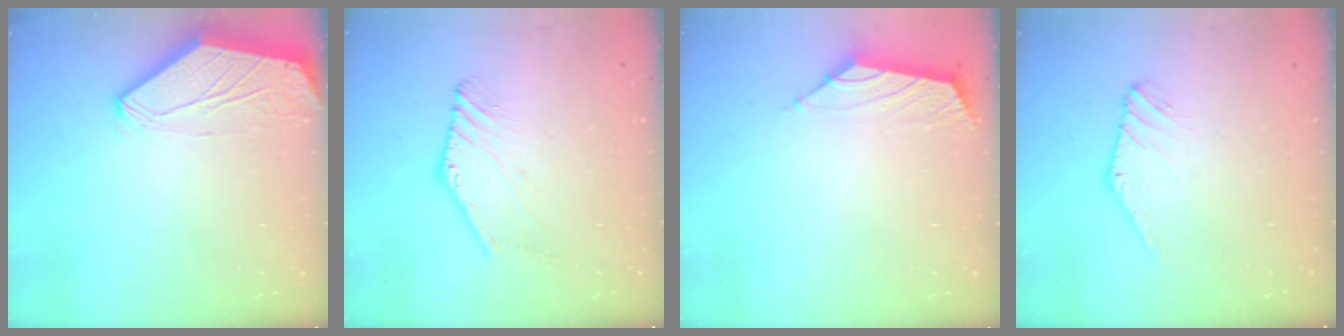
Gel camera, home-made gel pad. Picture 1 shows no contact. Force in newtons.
{"total": 0.8, "press": 0.7, "slide": 0.4}
{"total": 1.6, "press": 1.5, "slide": 0.7}
{"total": 1.4, "press": 1.4, "slide": 0.1}